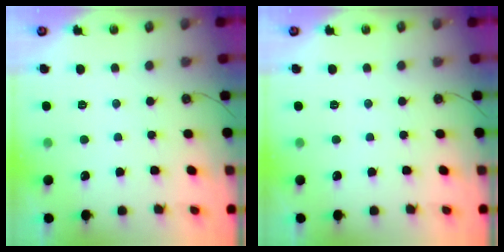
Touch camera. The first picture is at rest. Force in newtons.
{"total": 0.0}